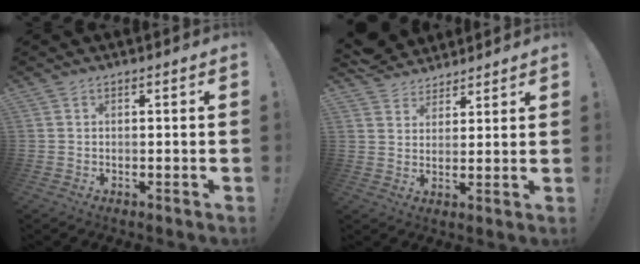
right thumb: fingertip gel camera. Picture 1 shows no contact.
{"total": 7.2, "force": [6.1, 3.8, 0.6], "torque": [-0.013, -0.041, 0.119]}